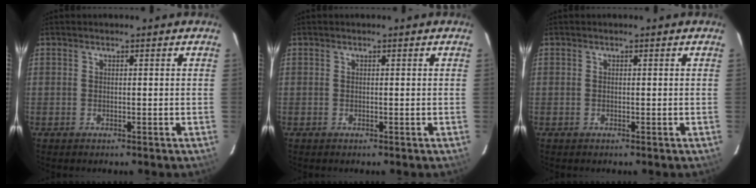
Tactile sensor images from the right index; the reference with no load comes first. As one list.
[{"total": 0.0}, {"total": 0.0}]